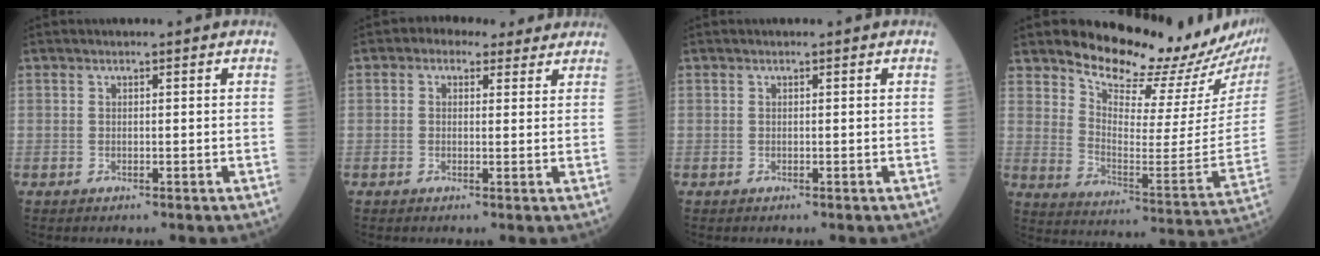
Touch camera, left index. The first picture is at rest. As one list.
[{"total": 4.5, "force": [3.1, 2.9, 1.6], "torque": [-0.021, 0.027, 0.043]}, {"total": 0.0}, {"total": 17.5, "force": [16.3, 3.2, 5.4], "torque": [-0.084, -0.091, 0.218]}]